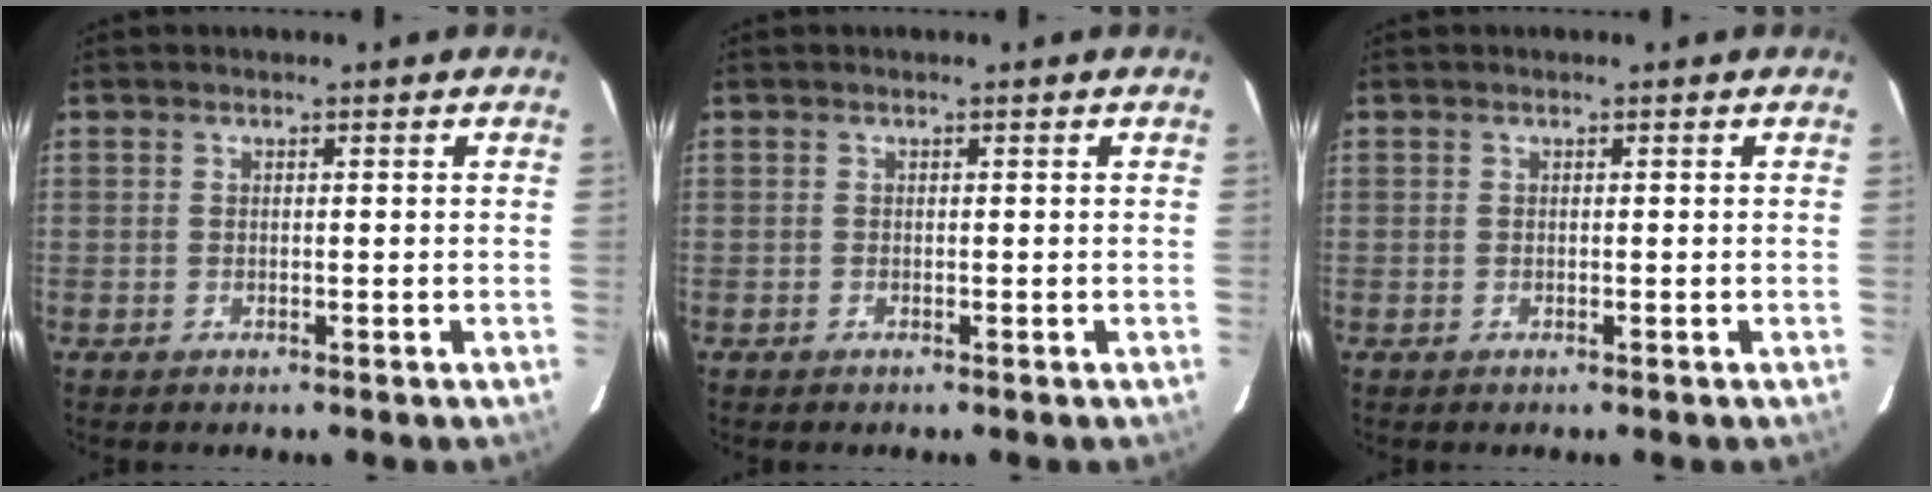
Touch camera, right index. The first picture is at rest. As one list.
[{"total": 0.0}, {"total": 0.0}]